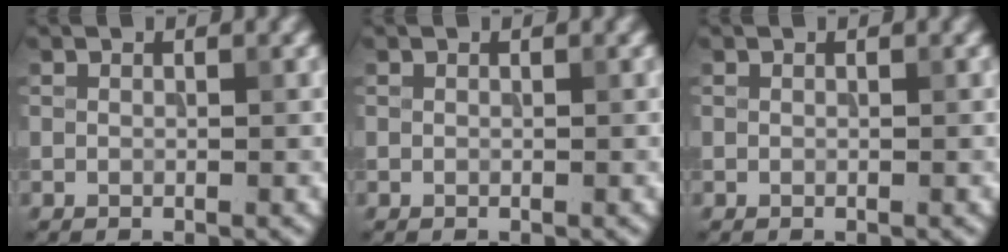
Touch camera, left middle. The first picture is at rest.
{"total": 0.0}
{"total": 0.0}